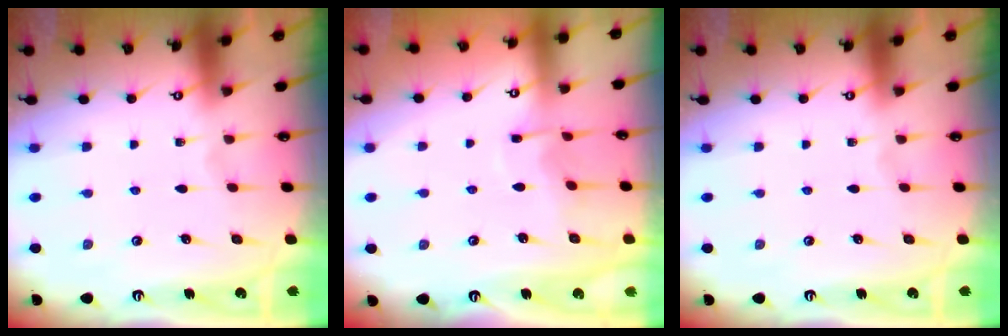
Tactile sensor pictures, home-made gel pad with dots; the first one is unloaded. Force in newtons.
{"total": 4.3, "press": 4.3, "slide": 0.5}
{"total": 0.0}